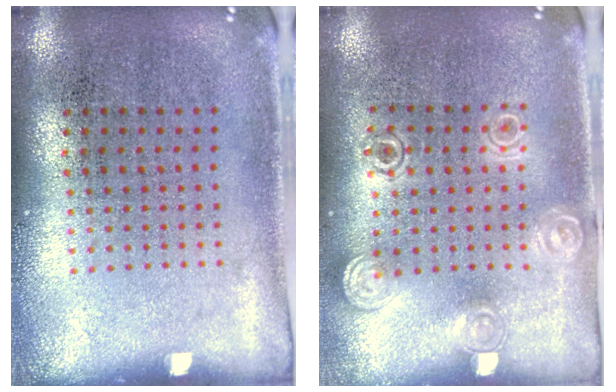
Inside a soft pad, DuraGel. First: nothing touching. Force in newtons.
{"total": 1.3, "press": 1.2, "slide": 0.4}